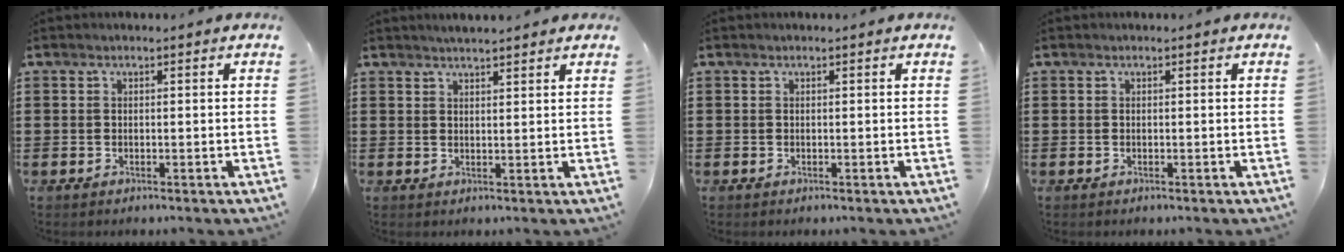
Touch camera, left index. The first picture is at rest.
{"total": 1.9, "force": [1.9, 0.0, 0.4], "torque": [-0.012, 0.001, 0.036]}
{"total": 0.0}
{"total": 0.0}